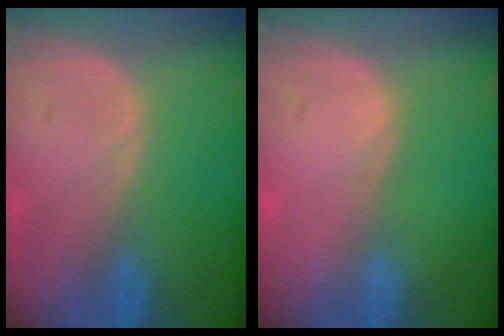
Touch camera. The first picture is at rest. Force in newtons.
{"total": 0.0}